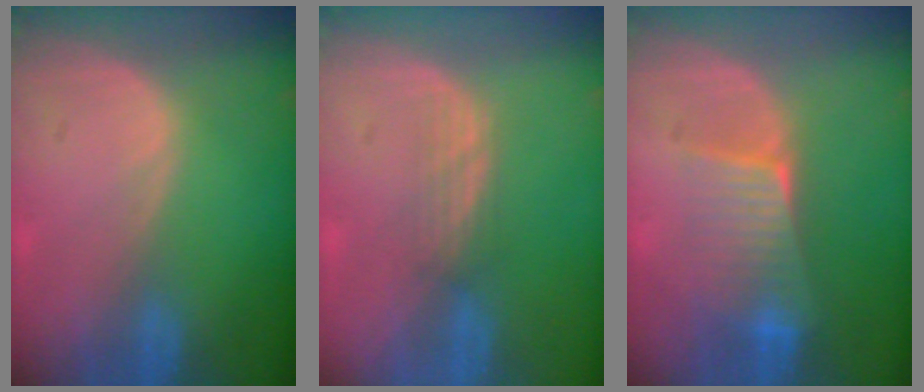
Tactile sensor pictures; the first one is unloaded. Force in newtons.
{"total": 2.1, "press": 2.1, "slide": 0.2}
{"total": 6.5, "press": 6.1, "slide": 2.4}